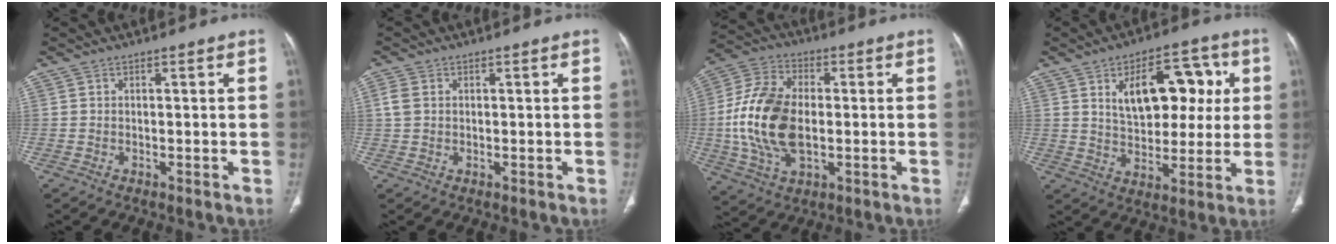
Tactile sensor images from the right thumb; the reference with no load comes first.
{"total": 2.7, "force": [0.5, 2.1, 1.6], "torque": [-0.041, 0.005, 0.010]}
{"total": 17.2, "force": [-1.0, 10.5, 13.6], "torque": [-0.276, 0.012, -0.014]}
{"total": 15.3, "force": [4.2, 9.1, 11.6], "torque": [-0.124, 0.005, 0.070]}